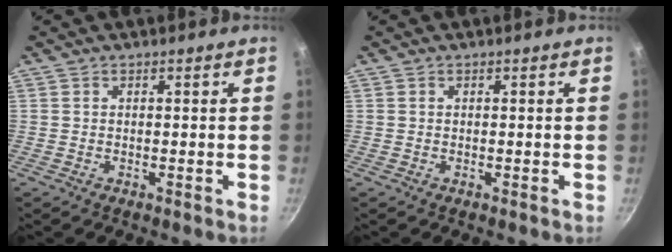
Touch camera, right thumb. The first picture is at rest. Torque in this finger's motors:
{"motor_torque": [-0.03, -0.01, 0.06, -0.05, 0.00]}